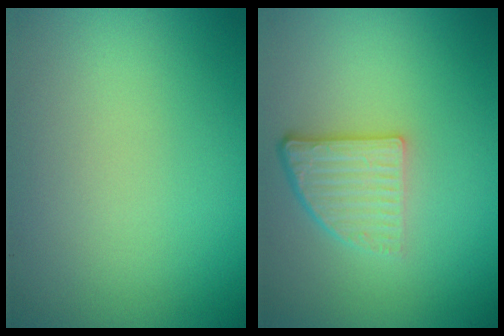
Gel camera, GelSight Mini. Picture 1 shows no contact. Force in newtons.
{"total": 3.8, "press": 2.5, "slide": 2.9}